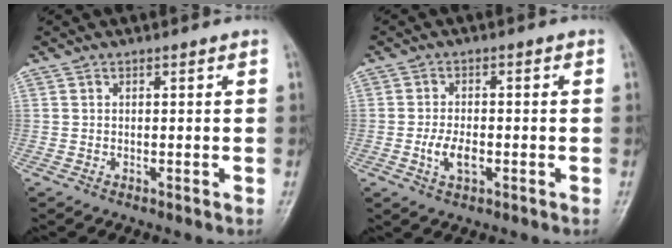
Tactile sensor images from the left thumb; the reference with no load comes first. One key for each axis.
{"total": 4.4, "fx": -1.4, "fy": 2.3, "fz": 3.4, "tx": -0.067, "ty": 0.006, "tz": -0.026}